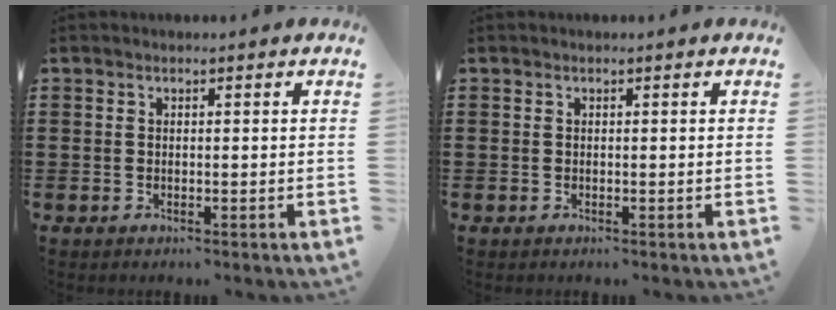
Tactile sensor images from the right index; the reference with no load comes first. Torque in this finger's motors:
{"motor_torque": [-0.01, 0.01, 0.00, 0.00]}